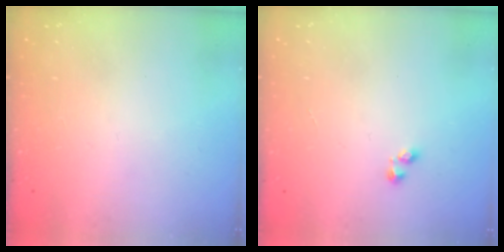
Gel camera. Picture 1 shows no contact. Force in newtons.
{"total": 1.4, "press": 1.4, "slide": 0.5}